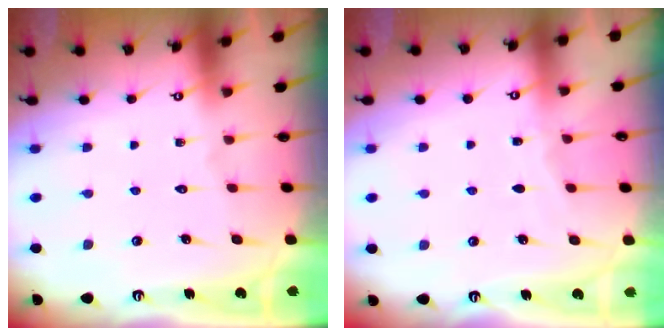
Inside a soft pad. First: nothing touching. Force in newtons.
{"total": 2.6, "press": 2.6, "slide": 0.4}